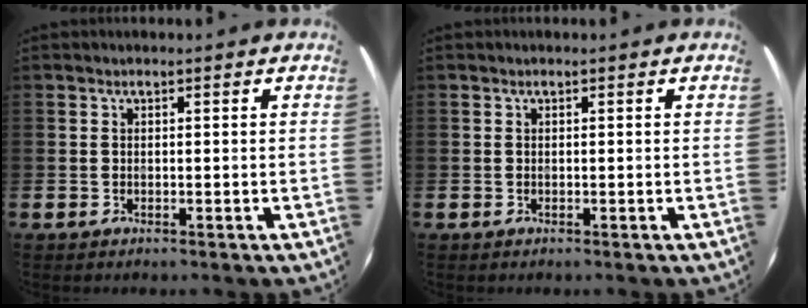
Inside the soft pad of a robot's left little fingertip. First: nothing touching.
{"total": 0.0}